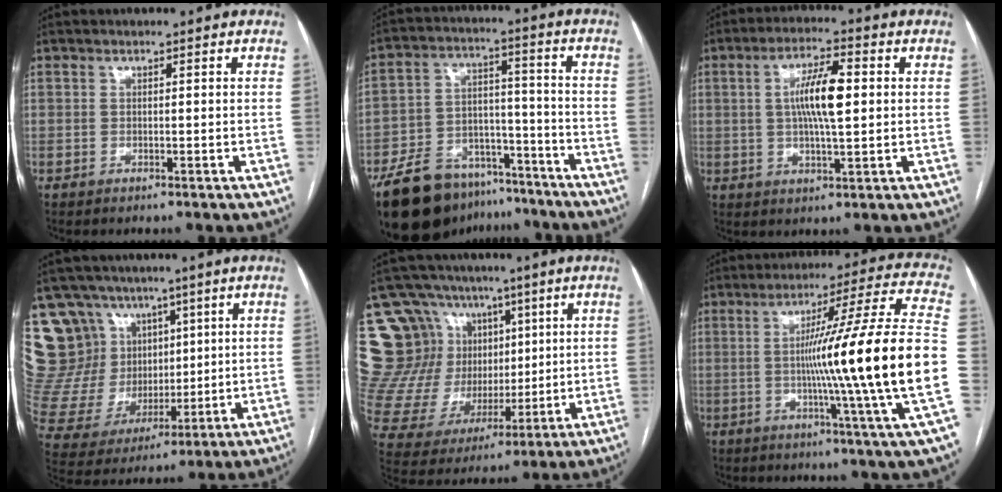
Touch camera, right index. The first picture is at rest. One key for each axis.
{"total": 16.7, "fx": -12.6, "fy": 8.5, "fz": 7.0, "tx": -0.112, "ty": 0.037, "tz": -0.202}
{"total": 8.7, "fx": 1.2, "fy": 1.5, "fz": 8.5, "tx": -0.157, "ty": 0.009, "tz": 0.021}
{"total": 19.0, "fx": 10.5, "fy": 14.5, "fz": 6.2, "tx": -0.148, "ty": 0.062, "tz": 0.220}
{"total": 21.7, "fx": 9.7, "fy": 17.5, "fz": 8.2, "tx": -0.182, "ty": 0.082, "tz": 0.205}
{"total": 23.7, "fx": -2.5, "fy": -2.8, "fz": 23.4, "tx": -0.308, "ty": -0.006, "tz": -0.060}